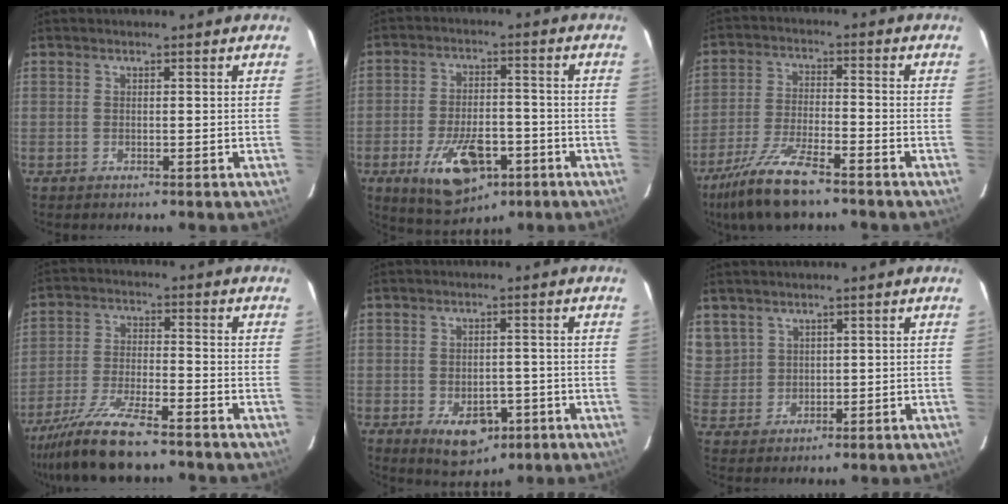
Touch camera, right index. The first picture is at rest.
{"total": 11.5, "force": [-5.2, 5.5, 8.6], "torque": [-0.153, -0.006, -0.077]}
{"total": 10.6, "force": [-7.8, 1.6, 6.9], "torque": [-0.138, -0.025, -0.145]}
{"total": 10.3, "force": [-8.4, 1.0, 5.9], "torque": [-0.110, -0.026, -0.152]}
{"total": 6.8, "force": [-3.0, 4.1, 4.5], "torque": [-0.063, -0.003, -0.035]}
{"total": 6.6, "force": [3.8, 5.4, 0.5], "torque": [-0.023, 0.007, 0.094]}